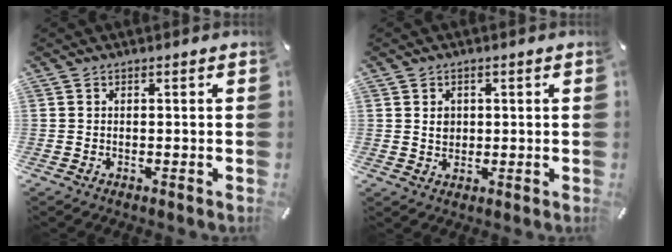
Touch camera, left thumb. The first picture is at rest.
{"total": 2.8, "force": [0.6, 2.5, 1.0], "torque": [-0.009, -0.002, 0.006]}